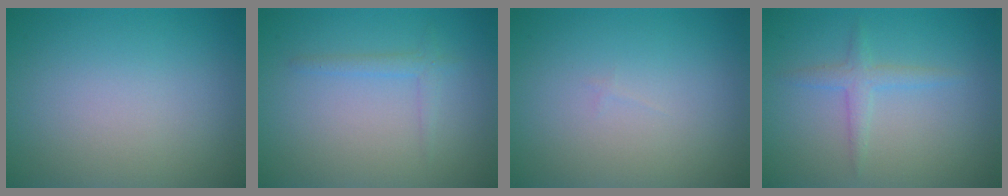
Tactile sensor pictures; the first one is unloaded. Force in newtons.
{"total": 1.3, "press": 1.3, "slide": 0.1}
{"total": 0.0}
{"total": 1.7, "press": 1.7, "slide": 0.1}